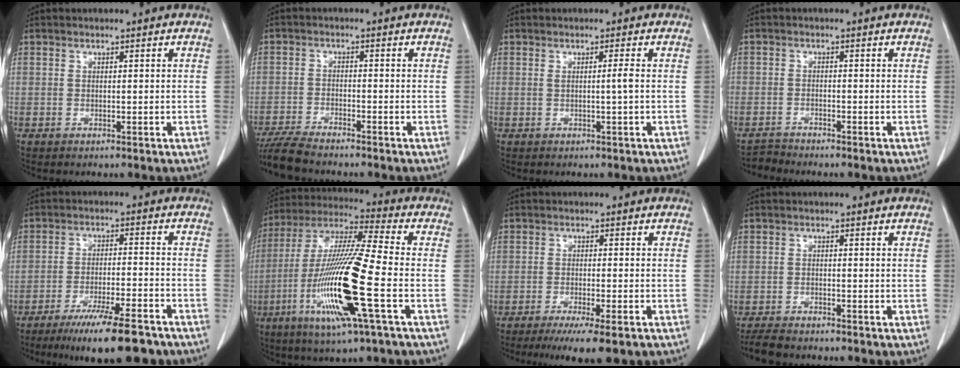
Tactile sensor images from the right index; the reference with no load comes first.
{"total": 6.5, "force": [-5.8, 0.6, 2.8], "torque": [-0.051, -0.016, -0.104]}
{"total": 1.4, "force": [0.0, -0.4, 1.3], "torque": [-0.022, 0.000, 0.000]}
{"total": 2.0, "force": [-1.9, 0.0, -0.7], "torque": [0.019, -0.009, -0.035]}
{"total": 14.0, "force": [-10.7, 1.7, 8.9], "torque": [-0.126, -0.023, -0.167]}
{"total": 19.1, "force": [-5.9, 0.4, 18.1], "torque": [-0.383, -0.025, -0.118]}
{"total": 9.6, "force": [-7.1, 0.9, 6.3], "torque": [-0.083, -0.019, -0.105]}
{"total": 4.8, "force": [-4.3, 1.0, 1.7], "torque": [-0.029, -0.012, -0.073]}